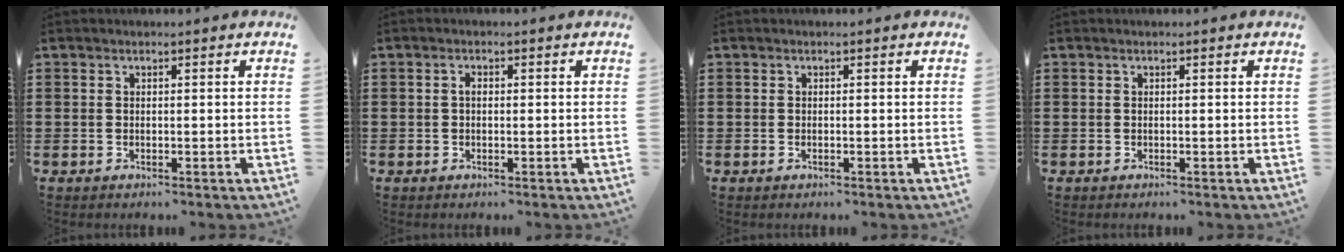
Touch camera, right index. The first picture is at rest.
{"total": 1.1, "force": [0.0, 0.6, 1.0], "torque": [-0.019, 0.002, -0.001]}
{"total": 0.0}
{"total": 0.0}